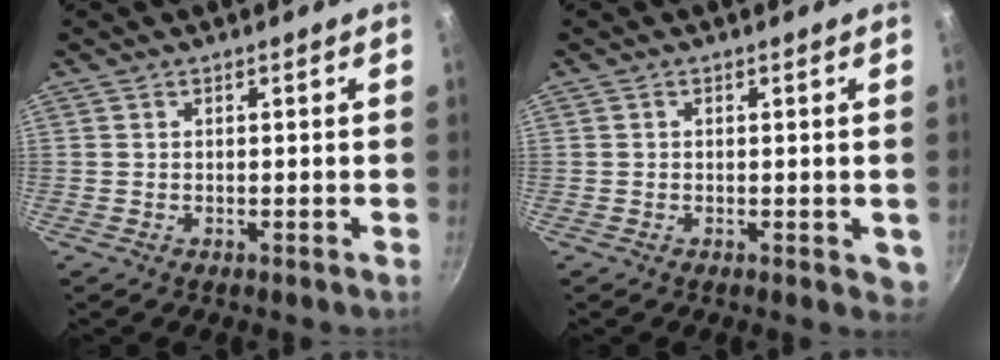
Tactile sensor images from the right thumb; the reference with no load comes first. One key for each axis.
{"total": 2.7, "fx": -0.2, "fy": 1.7, "fz": 2.2, "tx": -0.021, "ty": -0.003, "tz": -0.003}